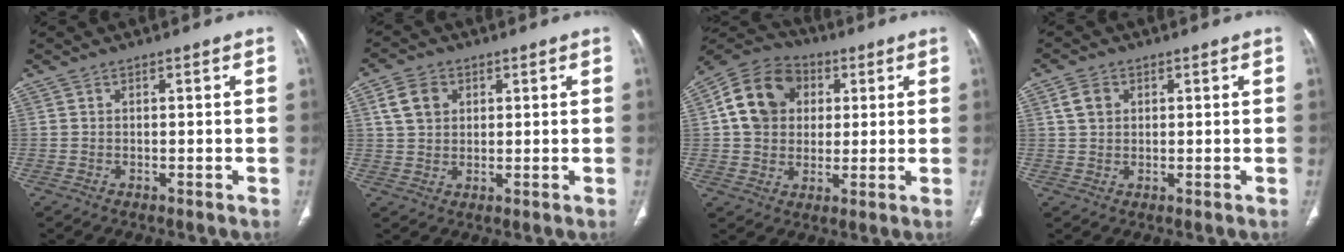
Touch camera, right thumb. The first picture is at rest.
{"total": 6.0, "force": [2.1, 4.6, 3.2], "torque": [-0.043, 0.001, 0.040]}
{"total": 14.1, "force": [2.8, 11.6, 7.5], "torque": [-0.116, 0.010, 0.041]}
{"total": 3.6, "force": [1.2, 2.8, 1.9], "torque": [-0.025, 0.002, 0.027]}